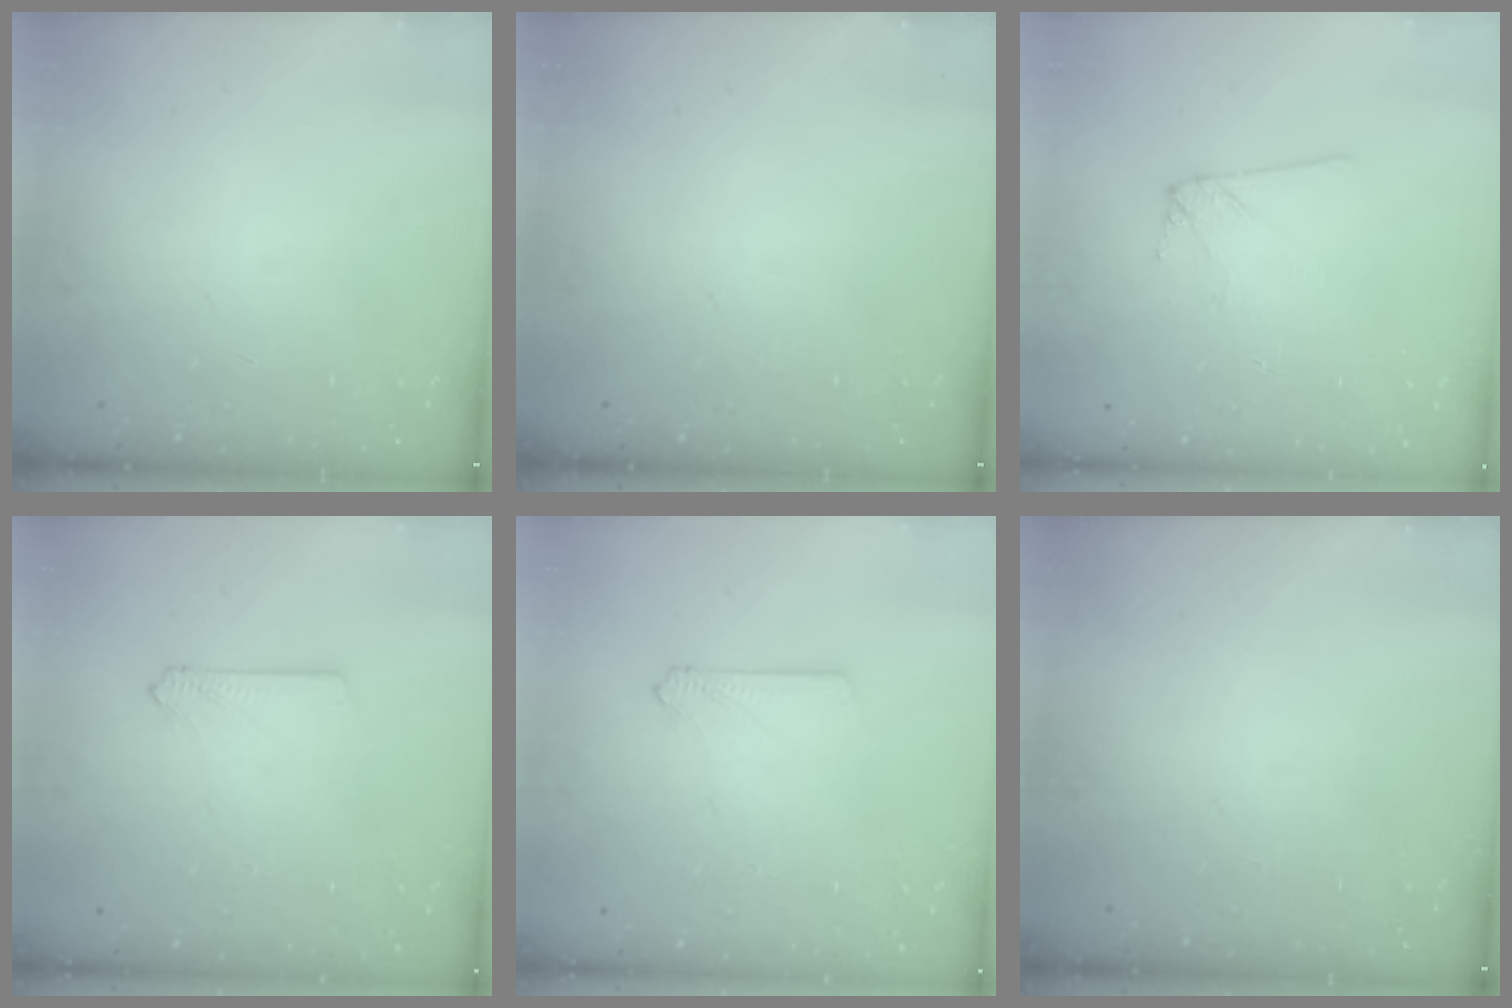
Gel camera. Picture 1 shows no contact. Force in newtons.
{"total": 0.0}
{"total": 5.2, "press": 5.2, "slide": 0.6}
{"total": 2.1, "press": 2.1, "slide": 0.2}
{"total": 2.1, "press": 2.1, "slide": 0.2}
{"total": 0.0}